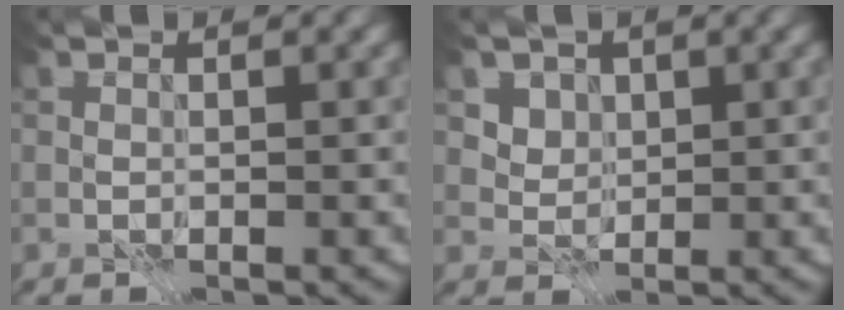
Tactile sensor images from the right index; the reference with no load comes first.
{"total": 5.1, "force": [3.1, 3.6, 1.9], "torque": [-0.041, 0.001, 0.048]}